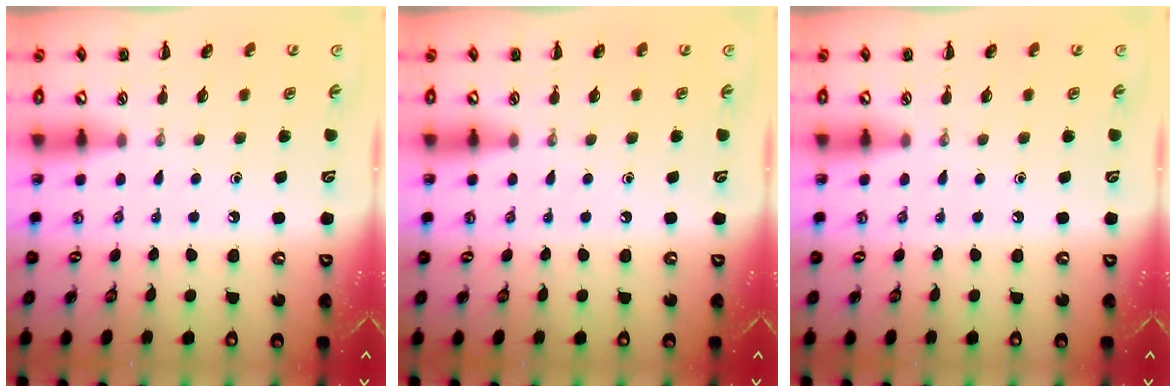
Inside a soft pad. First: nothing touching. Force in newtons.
{"total": 0.0}
{"total": 0.0}